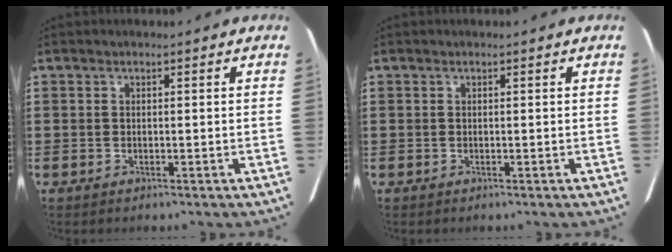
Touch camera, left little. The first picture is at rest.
{"total": 0.0}